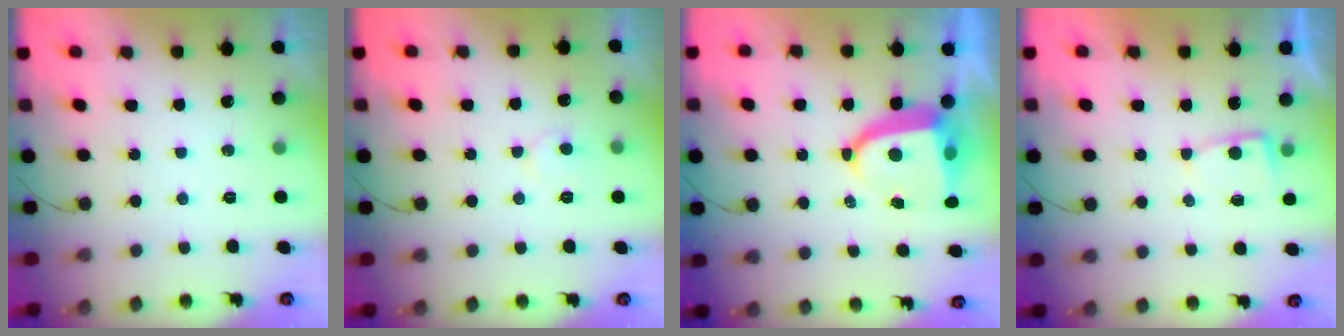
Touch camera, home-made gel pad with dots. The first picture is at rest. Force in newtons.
{"total": 4.1, "press": 4.1, "slide": 0.3}
{"total": 8.4, "press": 8.3, "slide": 1.1}
{"total": 3.4, "press": 3.4, "slide": 0.3}